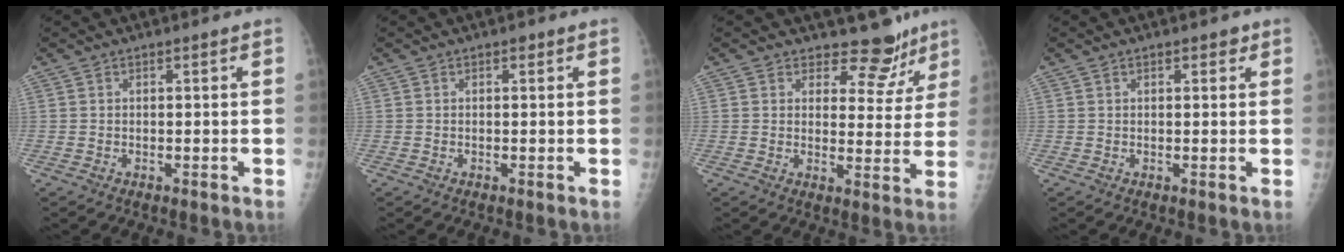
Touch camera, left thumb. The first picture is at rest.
{"total": 0.7, "force": [0.4, 0.4, 0.4], "torque": [0.000, 0.000, 0.002]}
{"total": 7.9, "force": [6.9, 3.8, 0.6], "torque": [0.028, -0.058, 0.080]}
{"total": 1.4, "force": [0.8, 0.7, 0.9], "torque": [-0.003, -0.001, 0.008]}